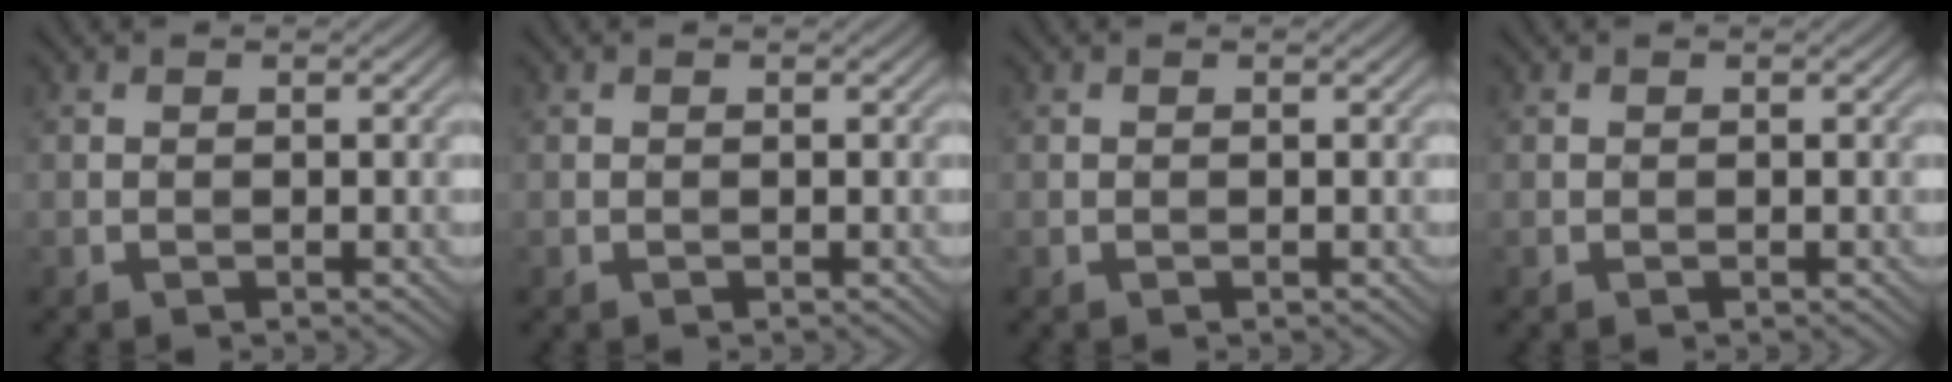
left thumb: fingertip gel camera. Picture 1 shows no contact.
{"total": 0.0}
{"total": 0.0}
{"total": 0.0}